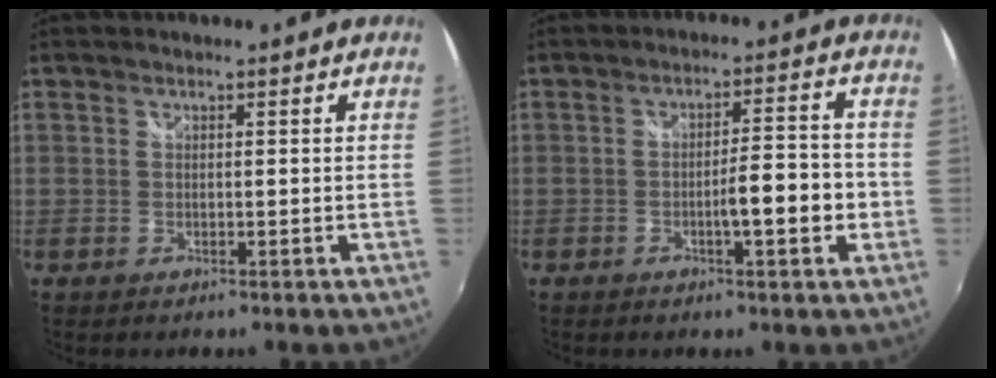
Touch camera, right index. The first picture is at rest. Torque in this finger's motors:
{"motor_torque": [1.06, 1.08, 0.14, 0.03]}